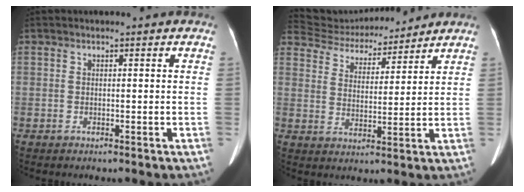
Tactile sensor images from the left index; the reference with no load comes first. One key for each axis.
{"total": 12.0, "fx": 11.5, "fy": 2.7, "fz": 2.2, "tx": -0.040, "ty": 0.010, "tz": 0.185}